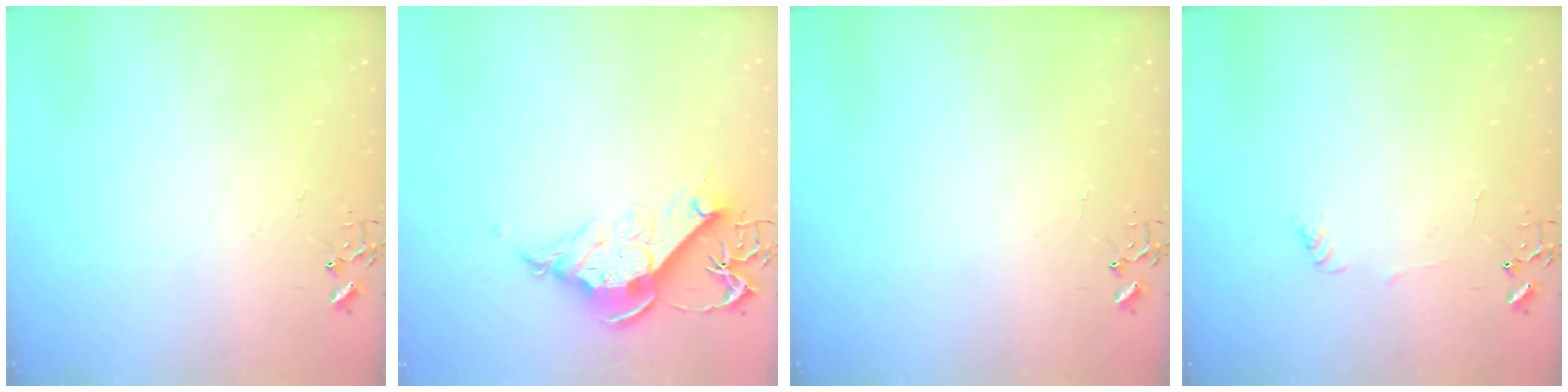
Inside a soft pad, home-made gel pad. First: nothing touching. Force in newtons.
{"total": 13.2, "press": 13.1, "slide": 1.6}
{"total": 0.0}
{"total": 3.7, "press": 3.7, "slide": 0.5}